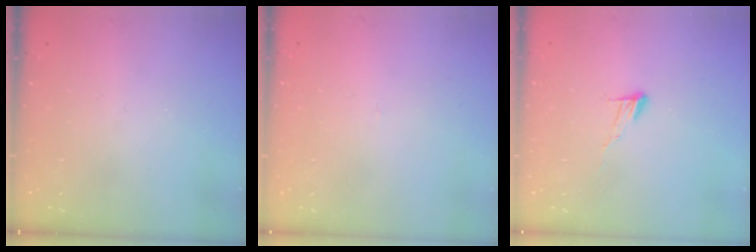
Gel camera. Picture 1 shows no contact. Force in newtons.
{"total": 2.7, "press": 2.7, "slide": 0.3}
{"total": 5.6, "press": 5.6, "slide": 0.2}